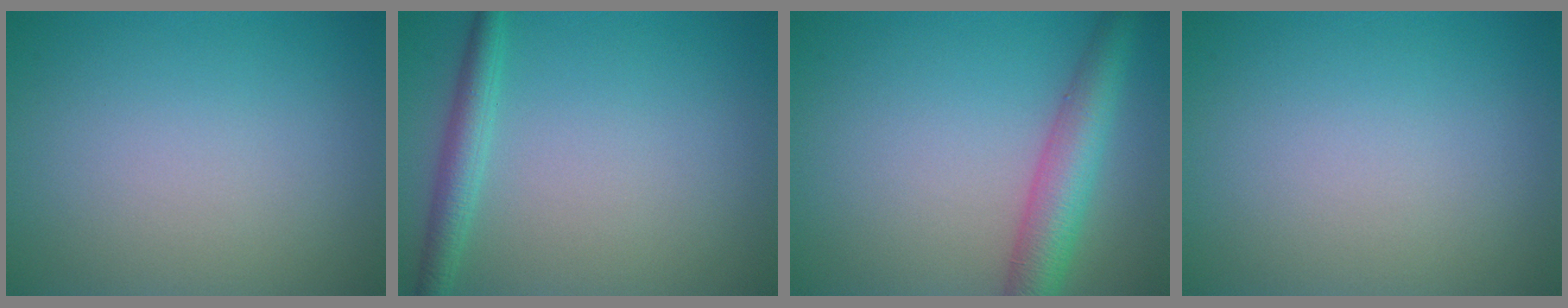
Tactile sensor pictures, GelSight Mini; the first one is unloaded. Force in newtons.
{"total": 2.5, "press": 2.5, "slide": 0.1}
{"total": 5.1, "press": 5.1, "slide": 0.3}
{"total": 0.0}